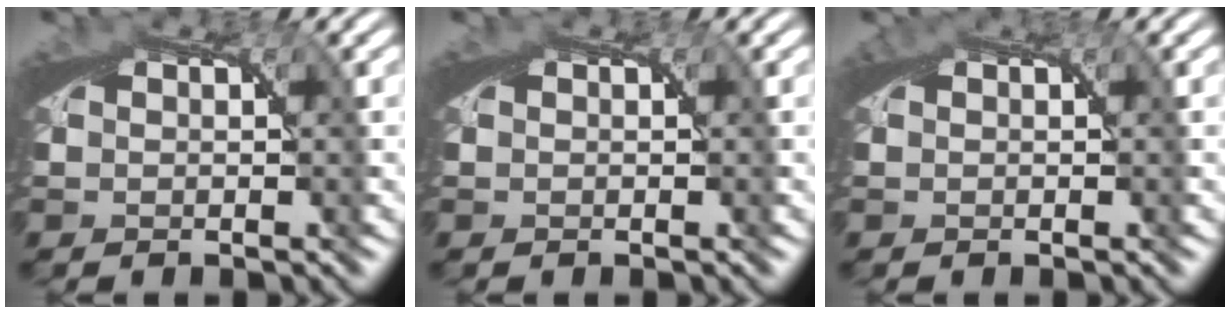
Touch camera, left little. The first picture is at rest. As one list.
[{"total": 0.0}, {"total": 0.0}]